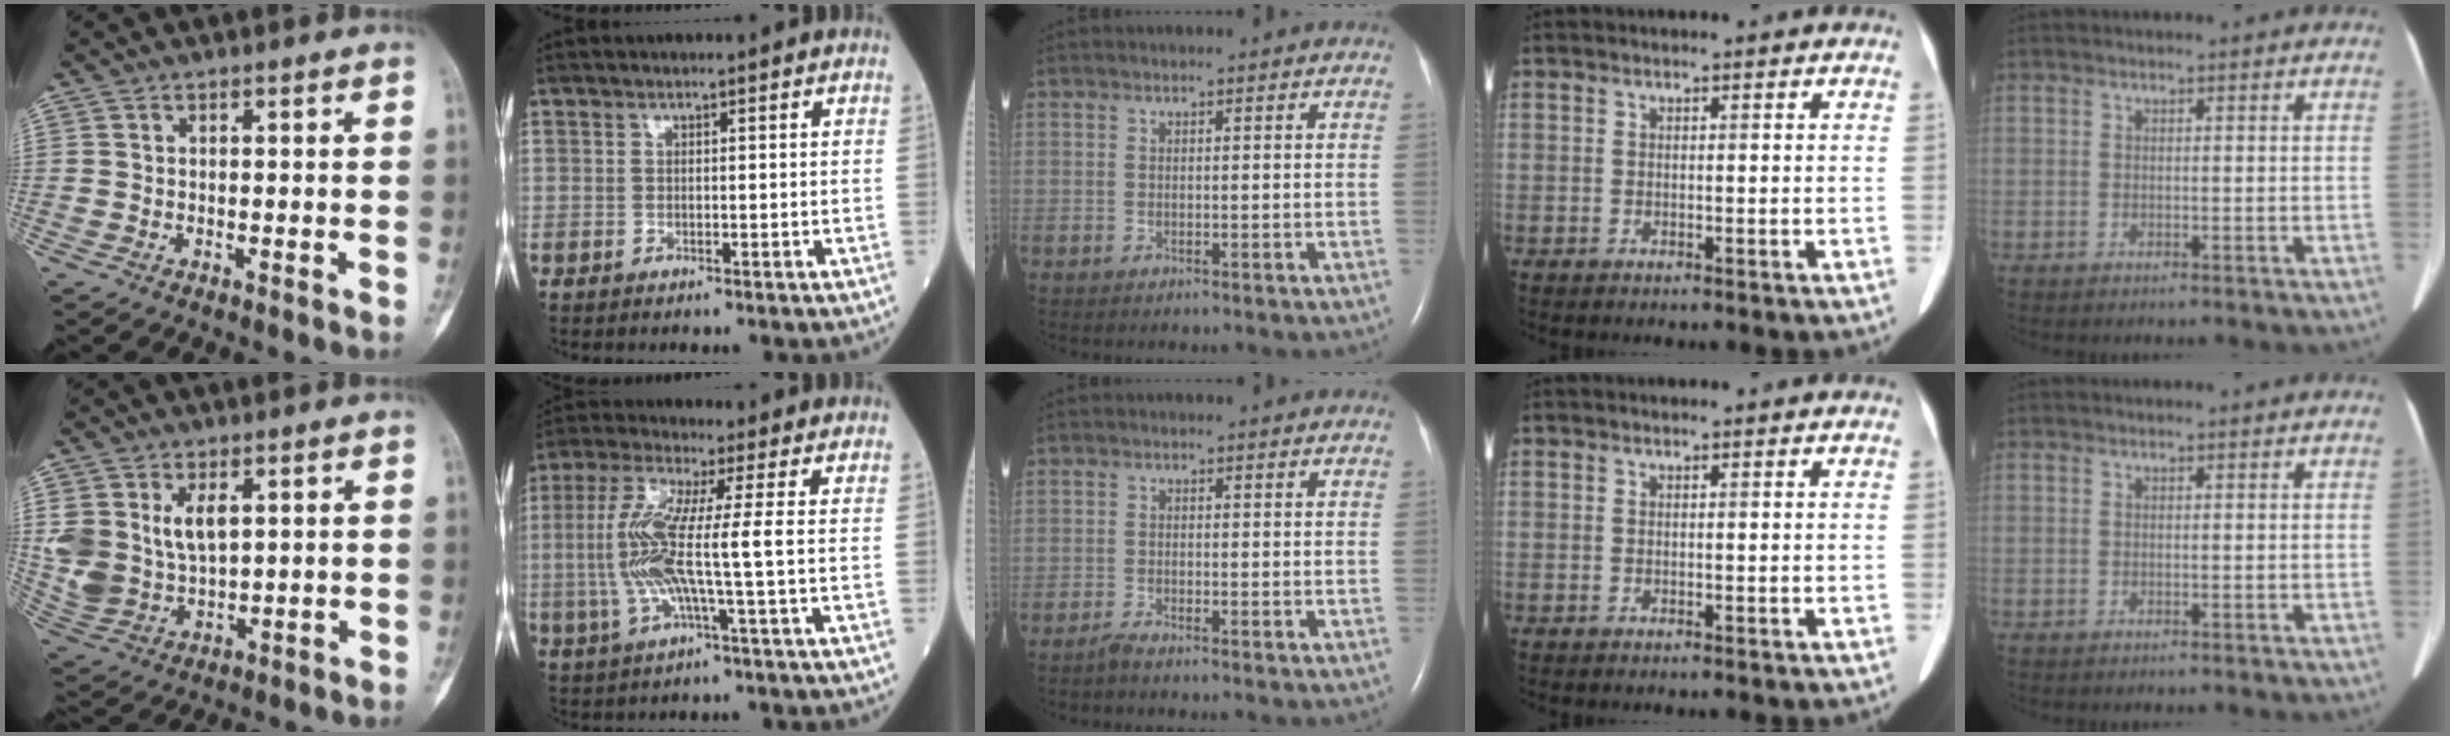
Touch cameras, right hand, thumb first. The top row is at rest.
{"thumb": {"total": 10.2, "force": [3.1, 6.4, 7.3], "torque": [-0.135, -0.012, 0.077]}, "index": {"total": 9.8, "force": [-0.6, -0.1, 9.8], "torque": [-0.214, 0.007, -0.019]}, "middle": {"total": 1.2, "force": [-1.1, -0.2, 0.5], "torque": [-0.019, -0.004, -0.023]}}